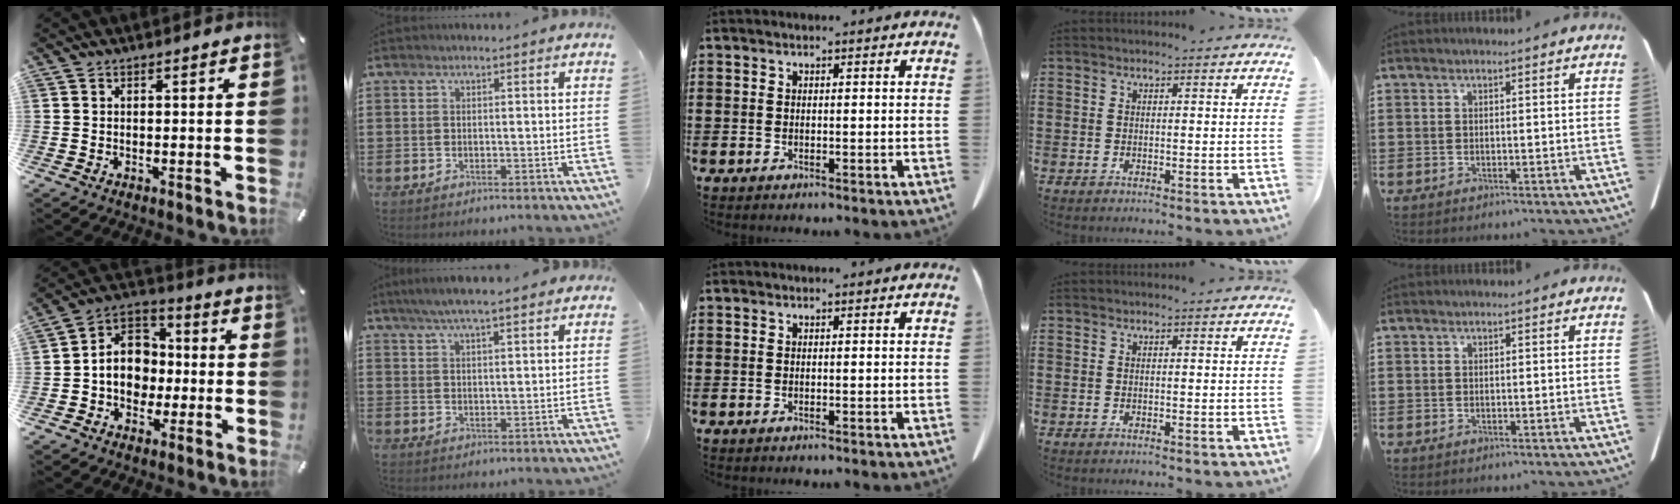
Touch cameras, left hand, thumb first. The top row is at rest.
{"thumb": {"total": 10.8, "force": [-2.1, 9.5, 4.6], "torque": [-0.094, 0.019, -0.037]}, "index": {"total": 4.8, "force": [3.8, 0.5, 2.9], "torque": [-0.063, -0.002, 0.069]}}